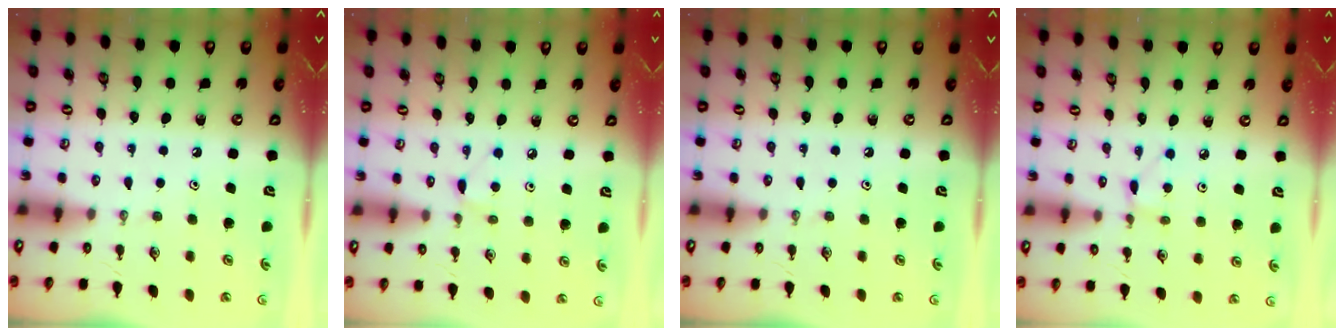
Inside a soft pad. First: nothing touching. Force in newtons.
{"total": 5.1, "press": 5.0, "slide": 0.7}
{"total": 0.0}
{"total": 2.5, "press": 2.5, "slide": 0.3}